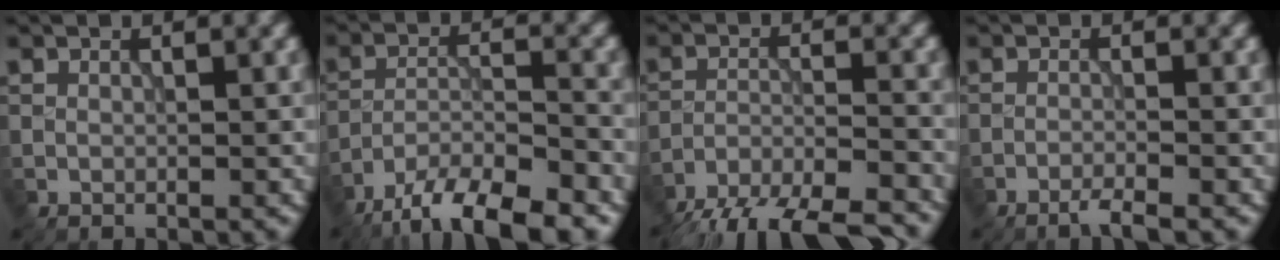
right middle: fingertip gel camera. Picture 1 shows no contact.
{"total": 9.6, "force": [-7.6, 2.5, 5.4], "torque": [-0.086, -0.007, -0.133]}
{"total": 11.7, "force": [-10.6, 3.3, 3.9], "torque": [-0.055, -0.015, -0.156]}
{"total": 1.8, "force": [-1.4, 0.1, 1.1], "torque": [-0.015, 0.000, -0.035]}